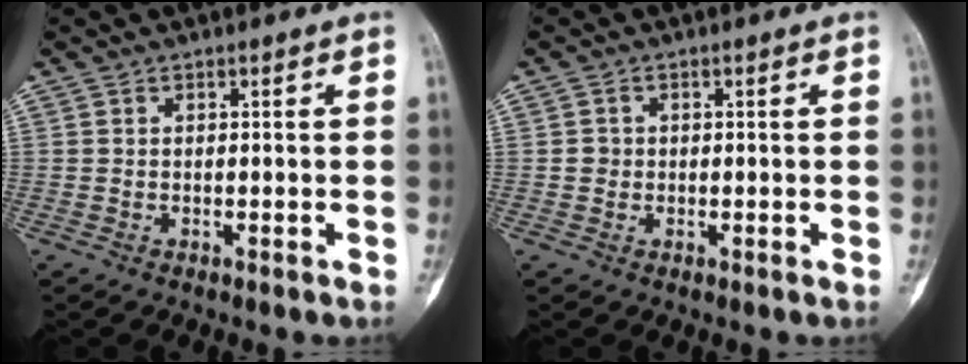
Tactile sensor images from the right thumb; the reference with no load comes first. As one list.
[{"total": 1.3, "force": [-0.1, 1.3, 0.4], "torque": [0.000, 0.003, -0.002]}]